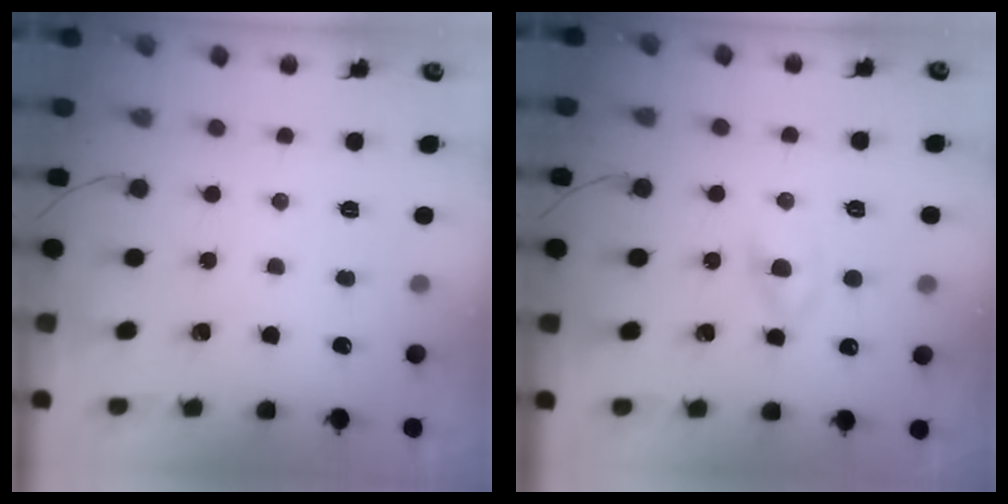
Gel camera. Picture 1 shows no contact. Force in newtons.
{"total": 1.7, "press": 1.4, "slide": 0.8}